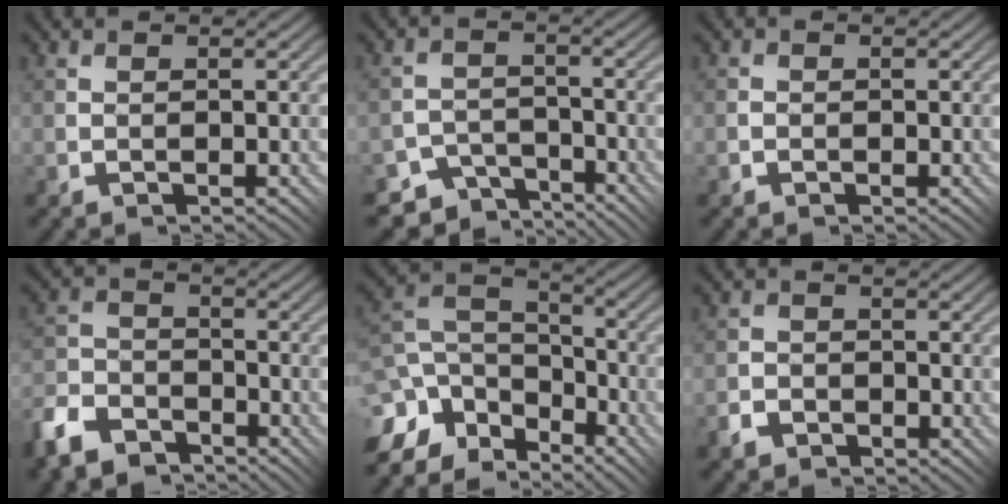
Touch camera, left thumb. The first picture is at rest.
{"total": 5.2, "force": [-4.3, 2.6, 1.1], "torque": [-0.015, -0.003, -0.071]}
{"total": 1.1, "force": [-0.5, 0.9, 0.2], "torque": [0.003, 0.002, -0.012]}
{"total": 8.1, "force": [-6.0, 4.3, 3.3], "torque": [-0.080, -0.007, -0.134]}
{"total": 13.9, "force": [-7.6, 9.8, 6.2], "torque": [-0.176, -0.023, -0.105]}
{"total": 2.8, "force": [-1.8, 1.9, 0.9], "torque": [-0.018, 0.001, -0.040]}